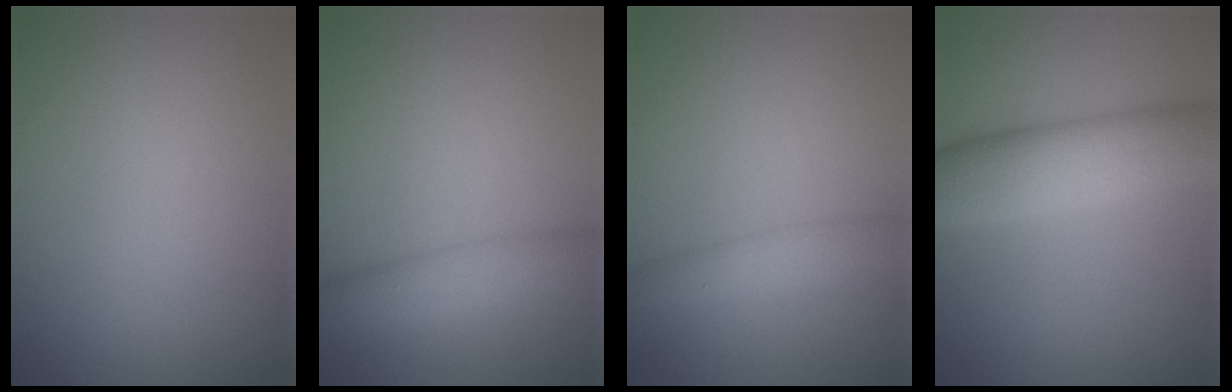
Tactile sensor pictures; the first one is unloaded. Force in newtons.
{"total": 4.2, "press": 4.2, "slide": 0.1}
{"total": 2.8, "press": 2.8, "slide": 0.1}
{"total": 7.8, "press": 7.8, "slide": 0.1}